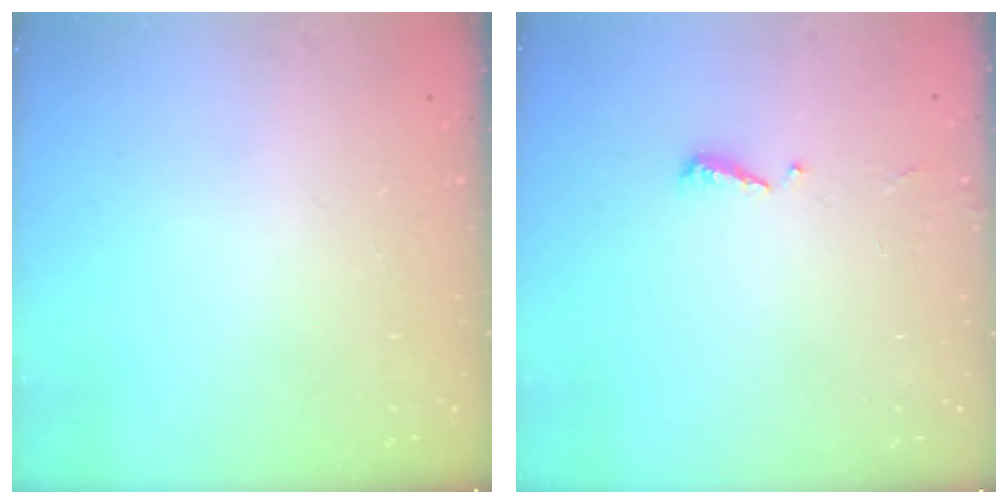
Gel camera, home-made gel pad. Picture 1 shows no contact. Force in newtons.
{"total": 4.9, "press": 4.8, "slide": 0.4}